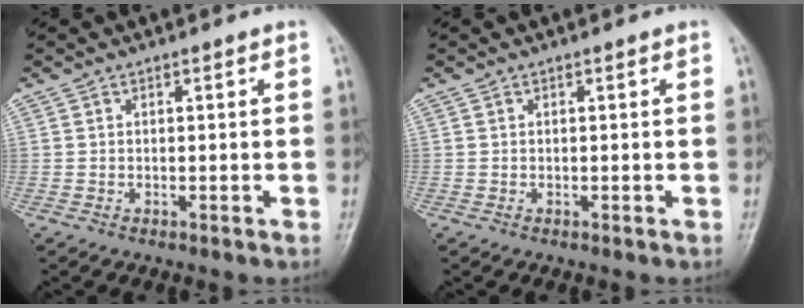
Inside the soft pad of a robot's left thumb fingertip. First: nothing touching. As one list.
[{"total": 0.0}]